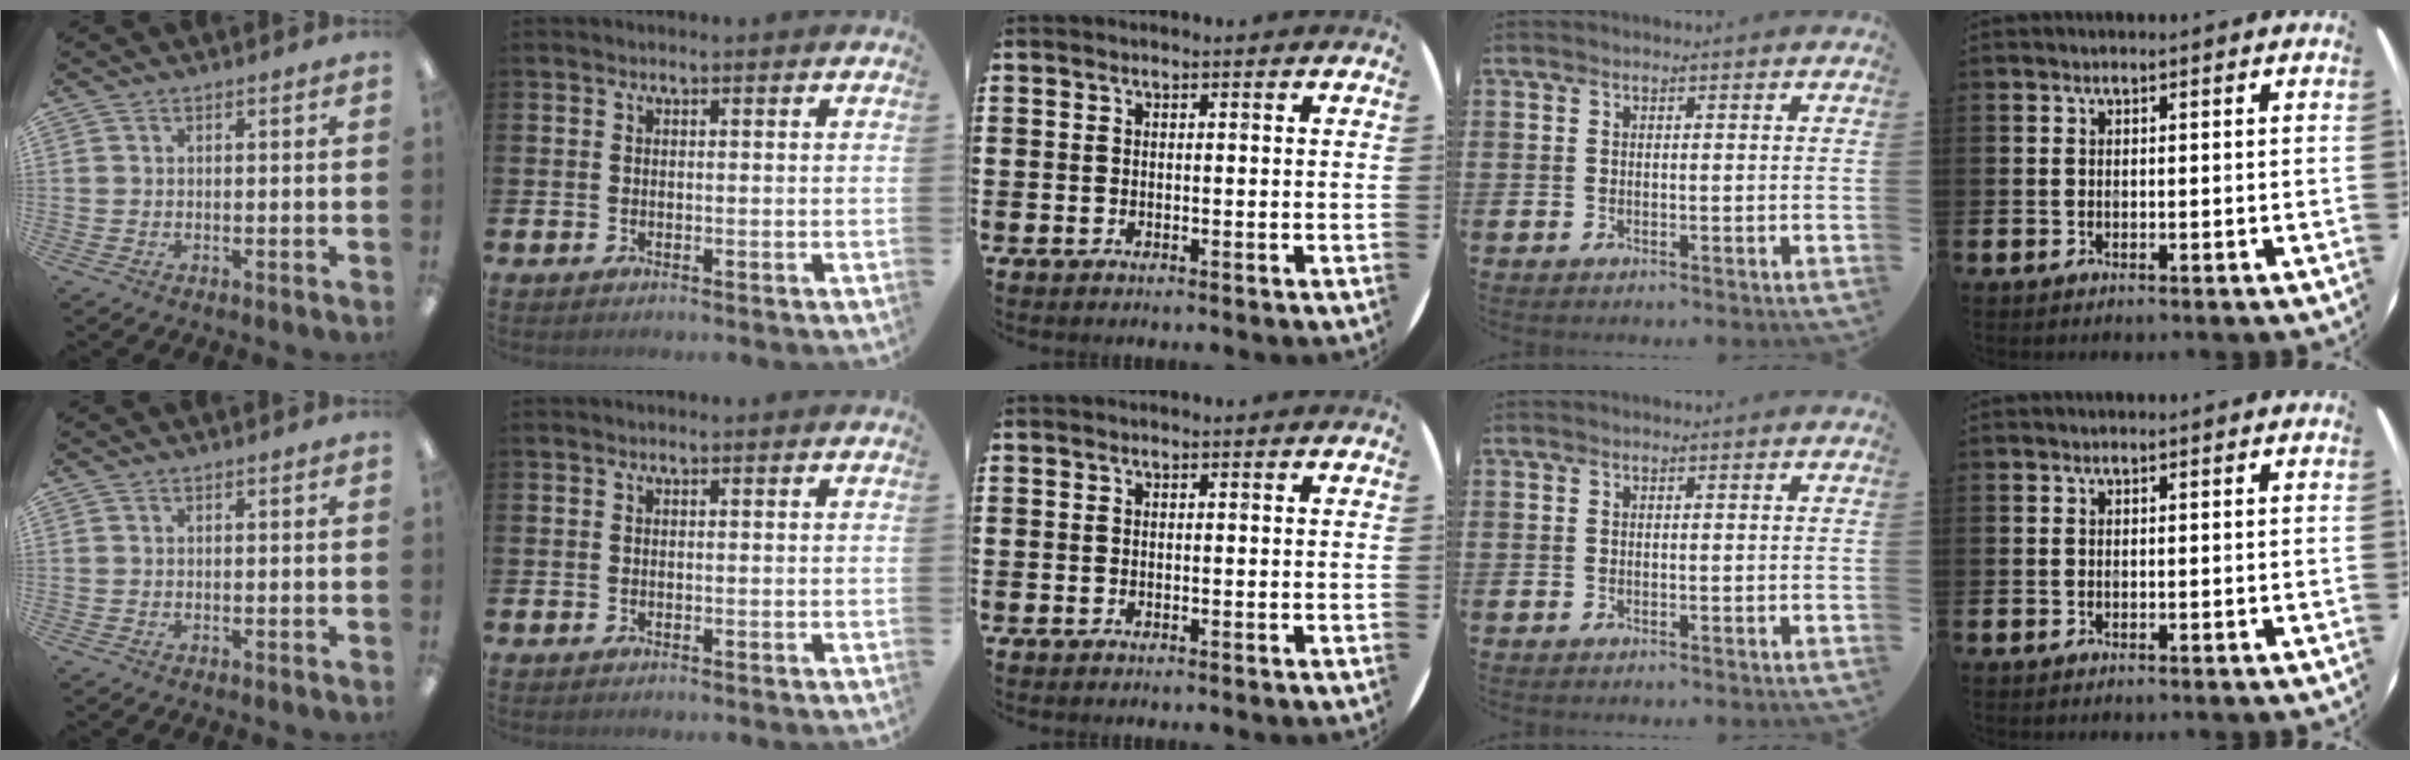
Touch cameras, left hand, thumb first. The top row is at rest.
{}